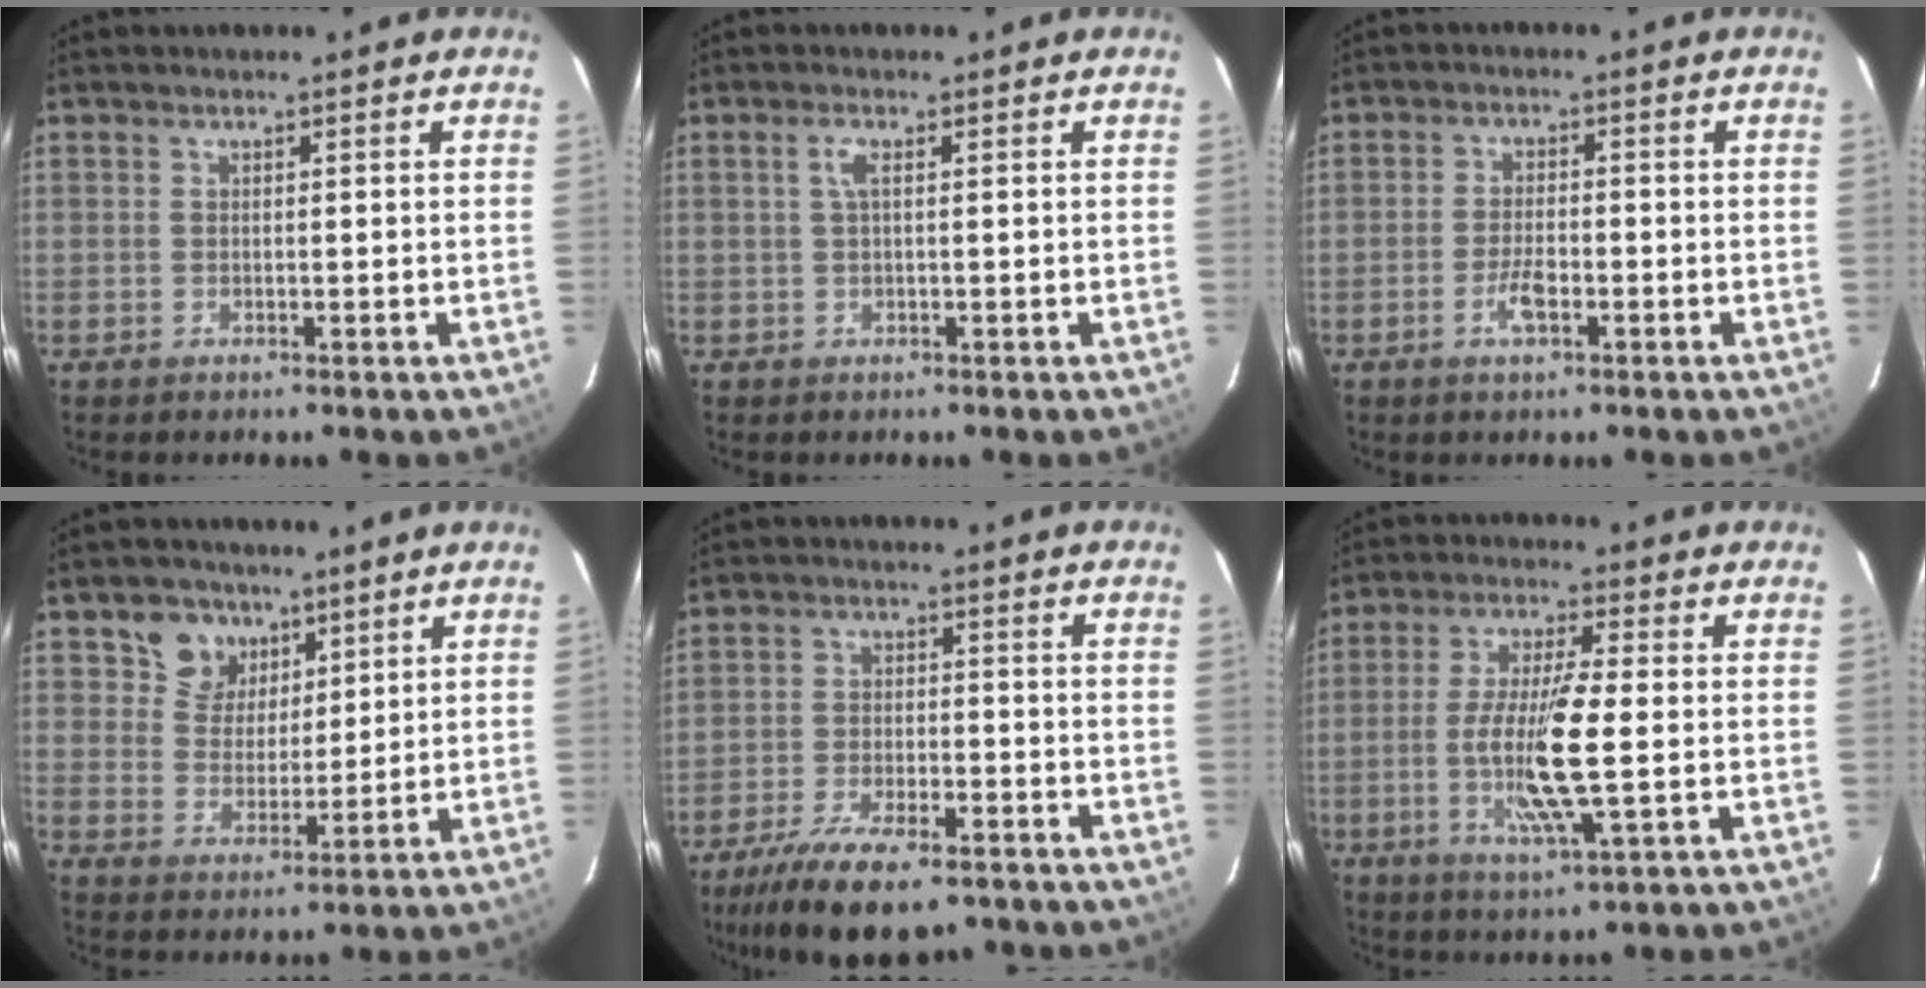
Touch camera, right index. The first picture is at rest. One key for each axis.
{"total": 1.8, "fx": 0.3, "fy": 0.2, "fz": 1.7, "tx": -0.035, "ty": 0.005, "tz": 0.004}
{"total": 4.1, "fx": -1.9, "fy": 1.5, "fz": 3.4, "tx": -0.071, "ty": 0.000, "tz": -0.036}
{"total": 7.1, "fx": 4.2, "fy": 5.6, "fz": 1.5, "tx": -0.028, "ty": 0.014, "tz": 0.080}
{"total": 15.0, "fx": -11.3, "fy": 5.0, "fz": 8.5, "tx": -0.183, "ty": -0.030, "tz": -0.188}
{"total": 12.3, "fx": -2.0, "fy": 1.4, "fz": 12.0, "tx": -0.232, "ty": -0.012, "tz": -0.038}